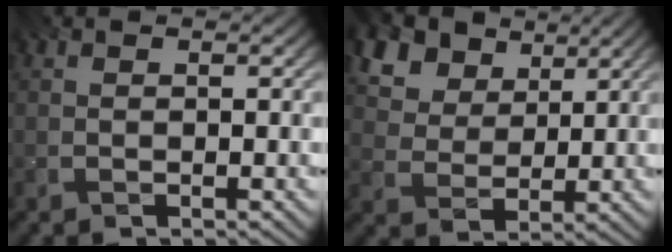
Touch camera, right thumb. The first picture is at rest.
{"total": 12.0, "force": [6.9, 7.8, 5.9], "torque": [-0.177, 0.009, 0.133]}